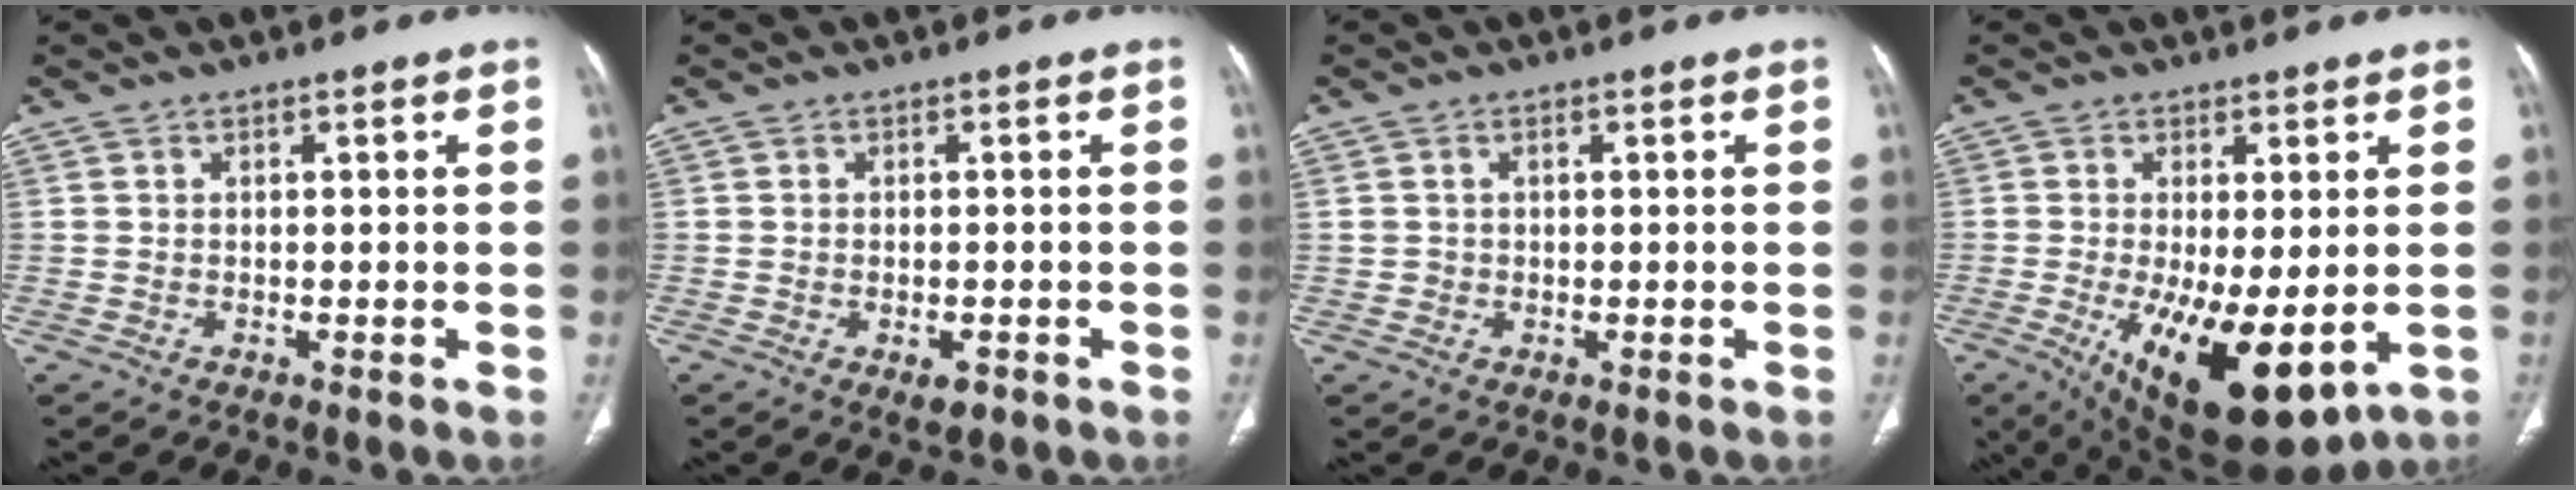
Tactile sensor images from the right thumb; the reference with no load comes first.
{"total": 2.4, "force": [-1.1, 1.2, 1.7], "torque": [-0.023, 0.002, -0.012]}
{"total": 1.0, "force": [0.0, 1.0, 0.2], "torque": [0.002, 0.003, 0.001]}
{"total": 16.4, "force": [-4.0, 6.6, 14.5], "torque": [-0.228, -0.026, -0.038]}